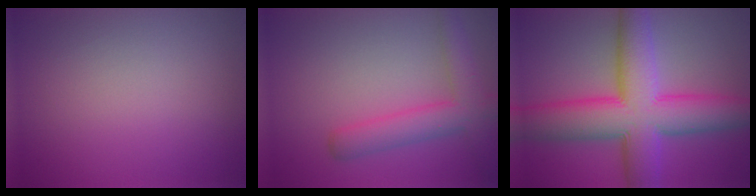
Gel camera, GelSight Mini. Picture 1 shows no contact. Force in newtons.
{"total": 4.3, "press": 4.3, "slide": 0.2}
{"total": 11.0, "press": 11.0, "slide": 0.3}